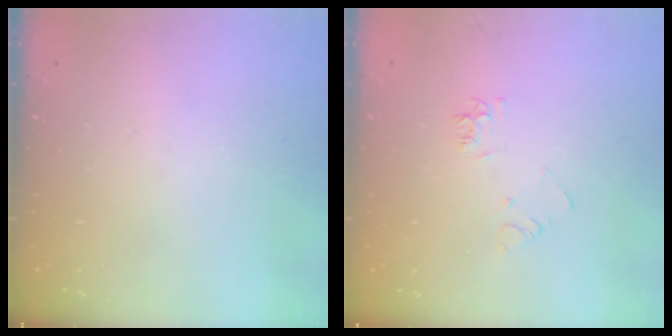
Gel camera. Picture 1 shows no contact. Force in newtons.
{"total": 5.1, "press": 5.1, "slide": 0.6}